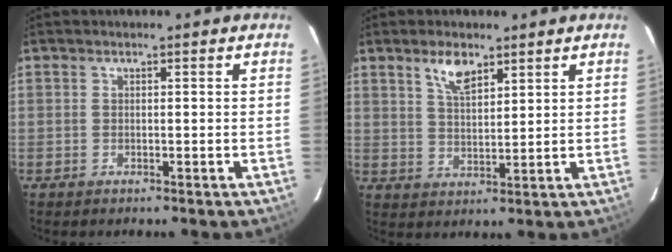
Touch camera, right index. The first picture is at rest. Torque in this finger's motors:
{"motor_torque": [0.56, 0.47, 0.32, 0.04]}